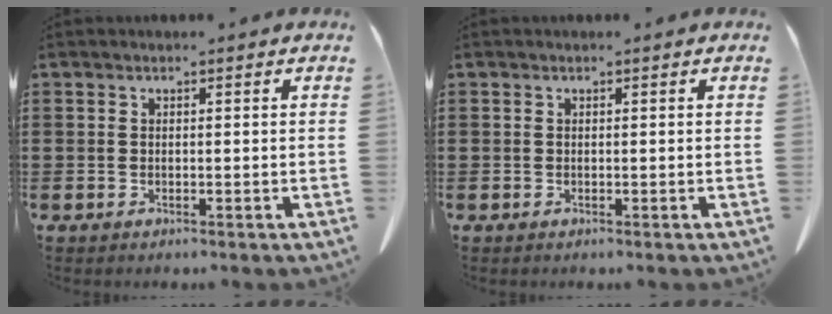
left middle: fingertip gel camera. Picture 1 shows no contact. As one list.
[{"total": 0.0}]